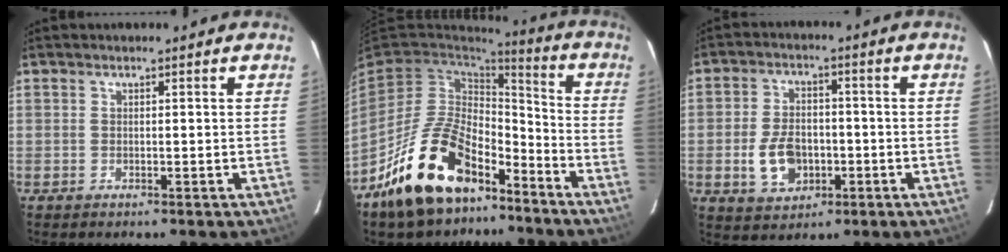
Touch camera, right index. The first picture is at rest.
{"total": 20.0, "force": [-13.0, 10.3, 11.3], "torque": [-0.229, 0.014, -0.207]}
{"total": 8.7, "force": [-2.4, 5.9, 6.0], "torque": [-0.127, 0.009, -0.031]}